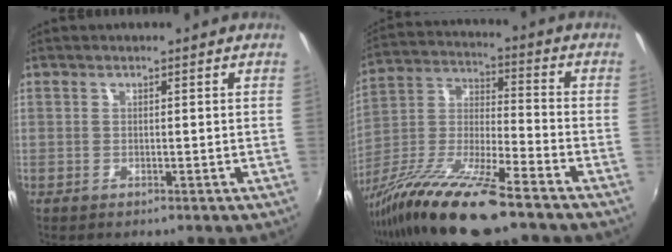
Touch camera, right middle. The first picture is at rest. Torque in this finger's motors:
{"motor_torque": [1.08, -1.06, 0.79, 0.21]}